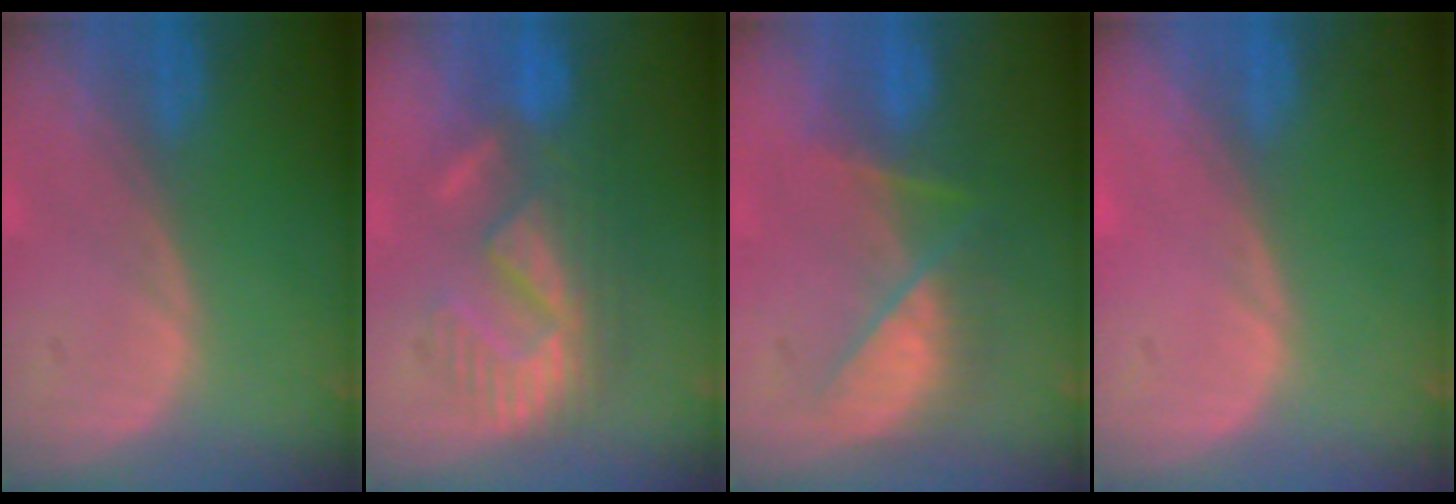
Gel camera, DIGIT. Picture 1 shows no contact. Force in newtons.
{"total": 9.1, "press": 8.9, "slide": 1.9}
{"total": 7.1, "press": 6.9, "slide": 1.3}
{"total": 0.5, "press": 0.0, "slide": 0.5}